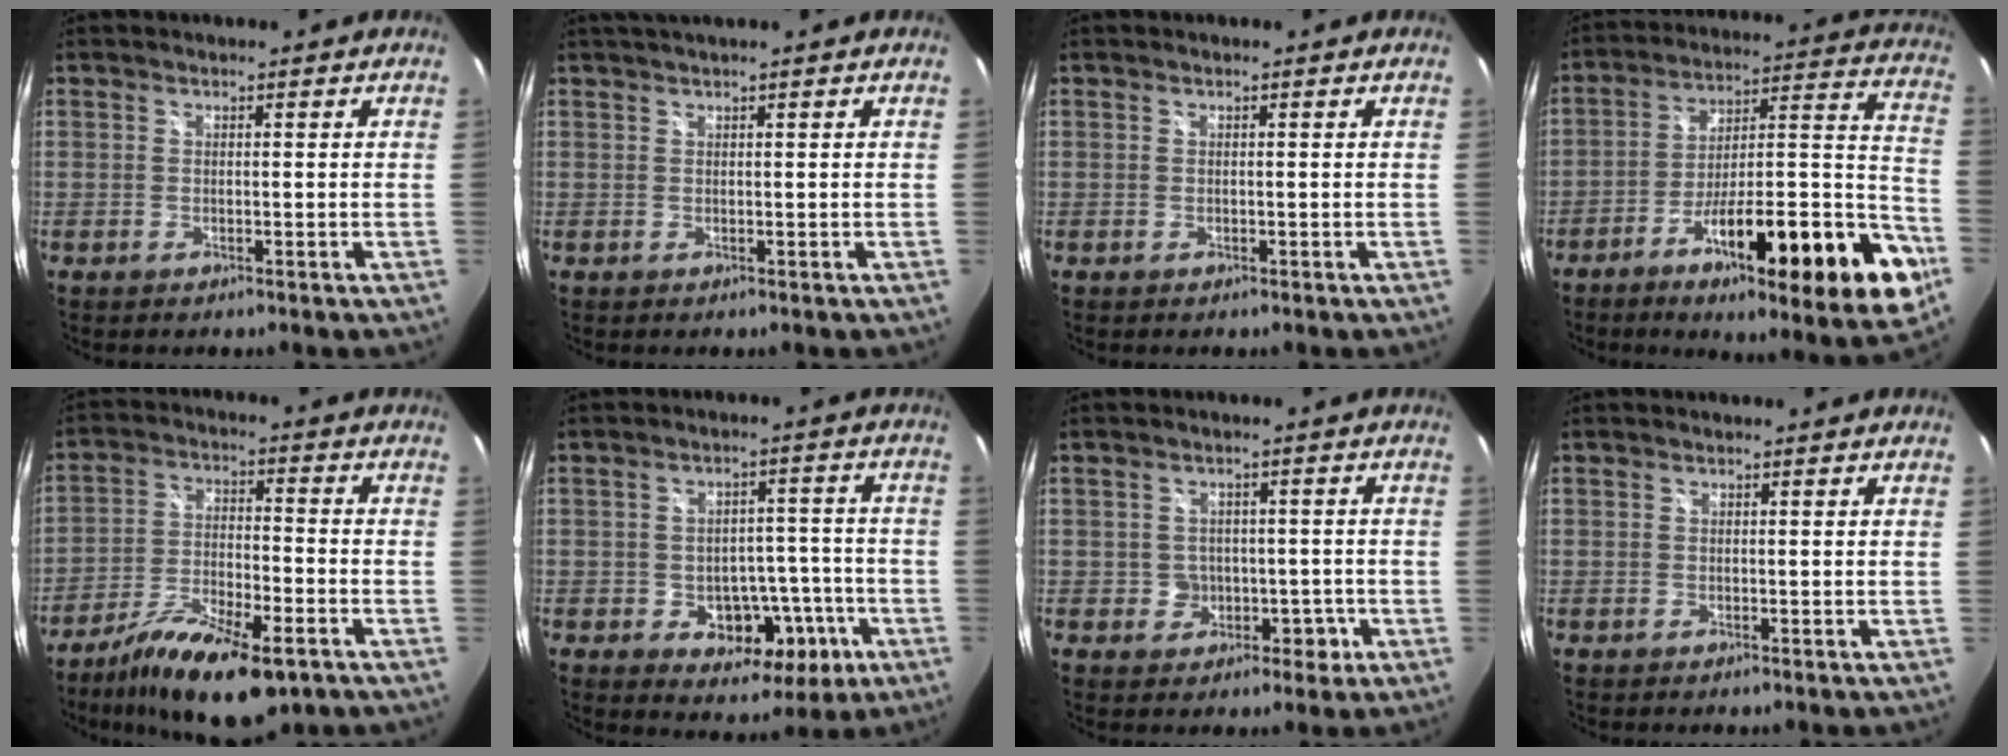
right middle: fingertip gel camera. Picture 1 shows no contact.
{"total": 2.5, "force": [1.9, -0.6, 1.5], "torque": [-0.025, 0.004, 0.023]}
{"total": 0.0}
{"total": 26.3, "force": [-12.6, 4.5, 22.6], "torque": [-0.316, -0.008, -0.200]}
{"total": 15.4, "force": [-10.3, 4.7, 10.5], "torque": [-0.200, -0.031, -0.179]}
{"total": 10.9, "force": [-4.1, 8.0, 6.2], "torque": [-0.096, 0.014, -0.038]}
{"total": 4.9, "force": [-1.4, 4.5, 1.2], "torque": [-0.024, 0.013, -0.008]}
{"total": 0.0}